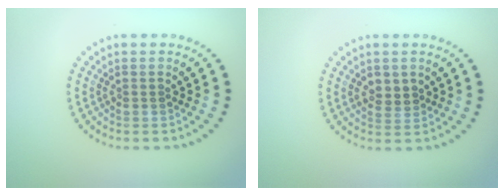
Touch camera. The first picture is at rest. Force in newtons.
{"total": 1.7, "press": 1.7, "slide": 0.3}